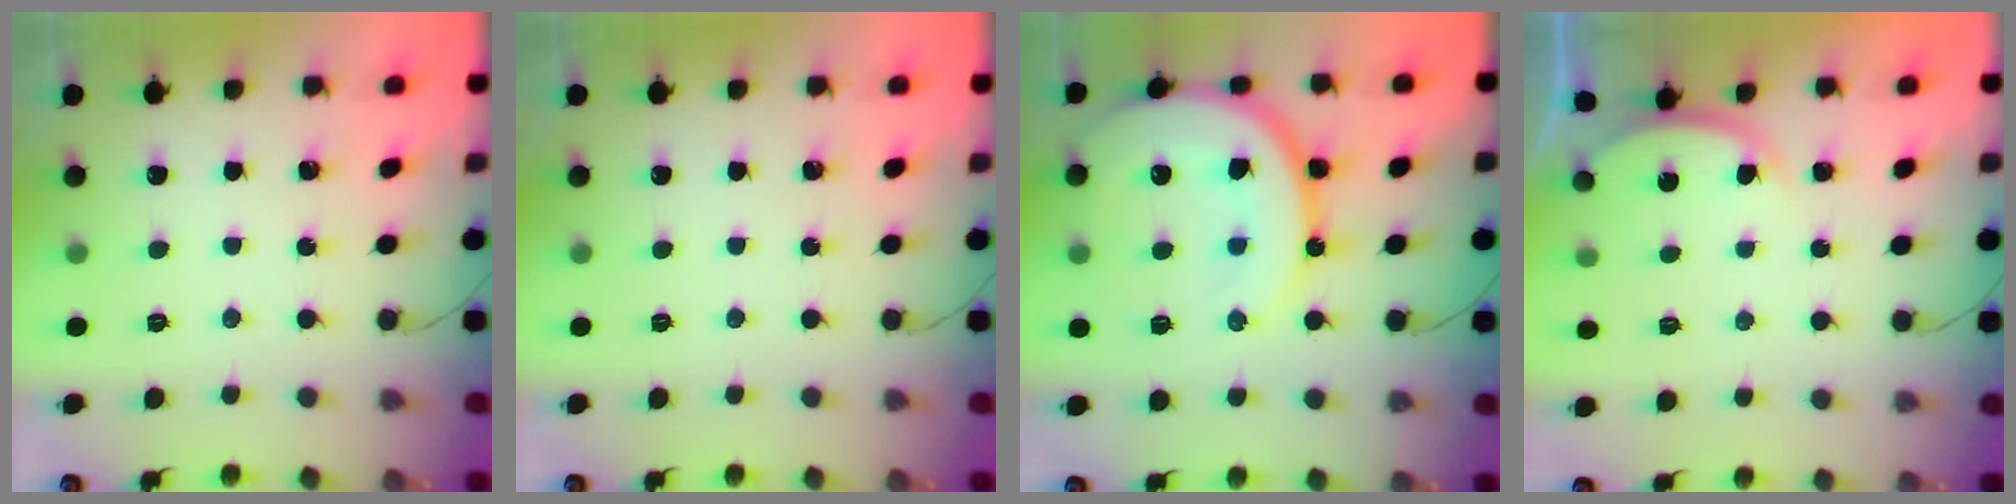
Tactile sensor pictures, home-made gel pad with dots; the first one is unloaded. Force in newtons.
{"total": 0.0}
{"total": 18.8, "press": 18.6, "slide": 2.2}
{"total": 3.3, "press": 3.3, "slide": 0.4}